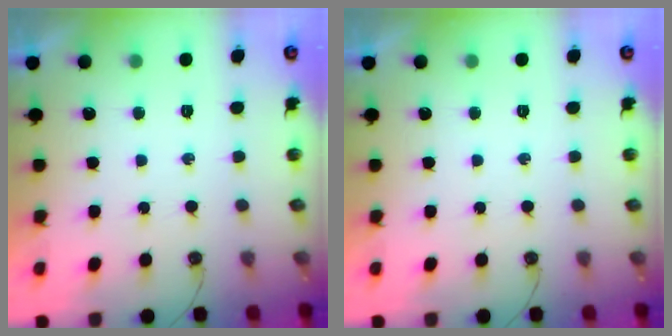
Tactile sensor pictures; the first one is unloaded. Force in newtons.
{"total": 0.0}